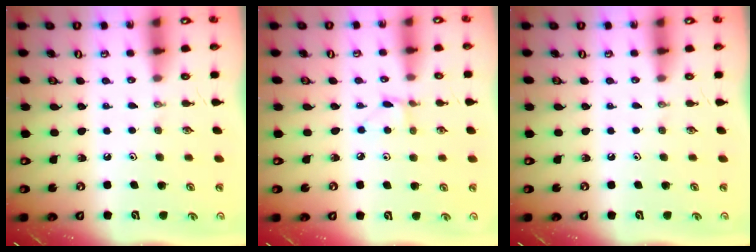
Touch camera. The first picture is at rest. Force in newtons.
{"total": 2.6, "press": 2.6, "slide": 0.3}
{"total": 0.0}